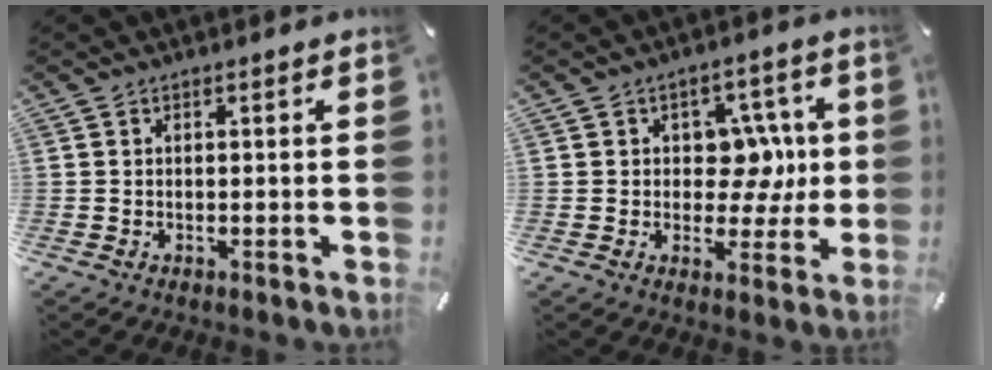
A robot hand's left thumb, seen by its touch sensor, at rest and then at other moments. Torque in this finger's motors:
{"motor_torque": [0.68, 1.01, 0.44, -0.46, 0.09]}